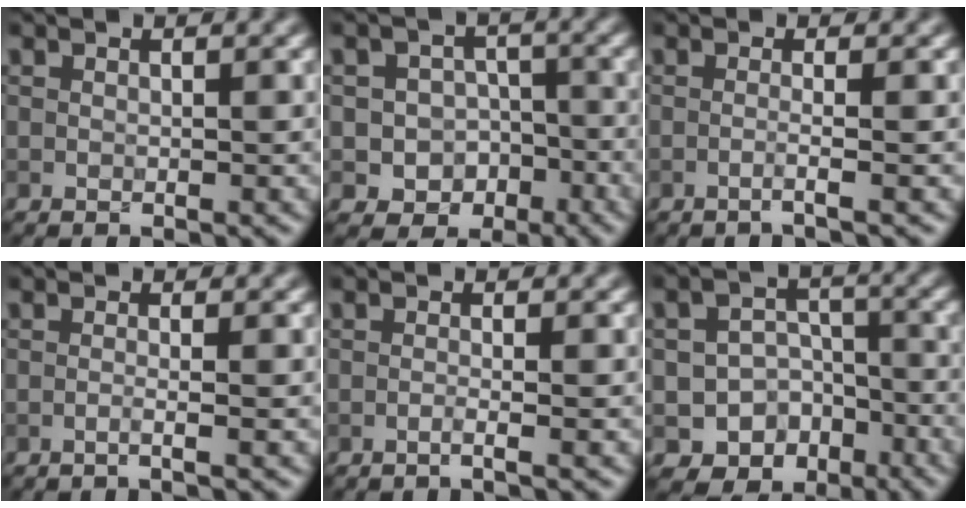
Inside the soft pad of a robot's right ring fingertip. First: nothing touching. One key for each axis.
{"total": 5.0, "fx": -2.1, "fy": 4.3, "fz": 1.3, "tx": 0.003, "ty": 0.005, "tz": -0.046}
{"total": 1.6, "fx": -0.6, "fy": 0.3, "fz": 1.4, "tx": -0.015, "ty": -0.003, "tz": -0.027}
{"total": 1.4, "fx": -0.3, "fy": 0.5, "fz": 1.3, "tx": -0.012, "ty": -0.010, "tz": -0.026}
{"total": 1.3, "fx": -0.5, "fy": 0.3, "fz": 1.1, "tx": -0.011, "ty": -0.006, "tz": -0.022}
{"total": 7.4, "fx": -4.2, "fy": 5.8, "fz": 2.0, "tx": -0.007, "ty": -0.007, "tz": -0.069}